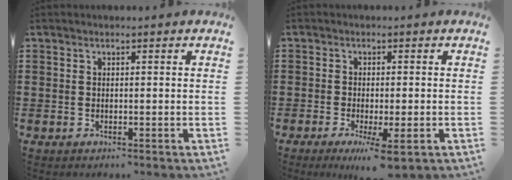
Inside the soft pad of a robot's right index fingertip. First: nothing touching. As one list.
[{"total": 3.5, "force": [-2.0, 0.3, 2.9], "torque": [-0.053, -0.008, -0.034]}]